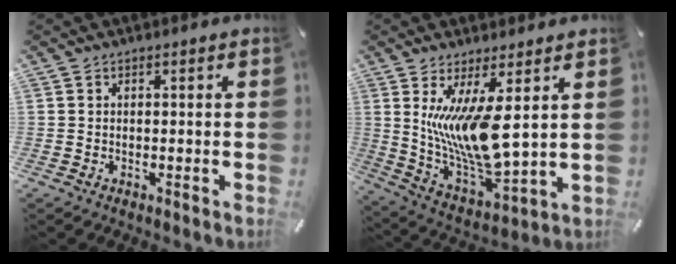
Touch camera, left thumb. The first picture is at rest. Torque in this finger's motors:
{"motor_torque": [0.24, 1.20, 1.96, -0.81, 0.61]}